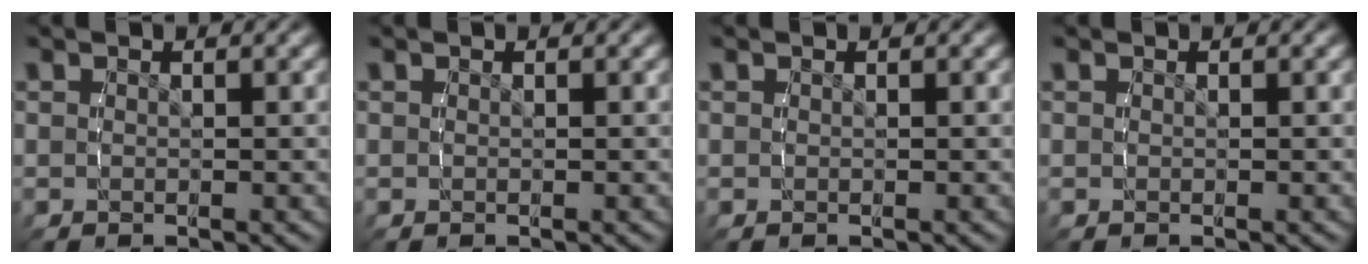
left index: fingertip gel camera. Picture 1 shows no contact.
{"total": 0.0}
{"total": 0.0}
{"total": 0.0}